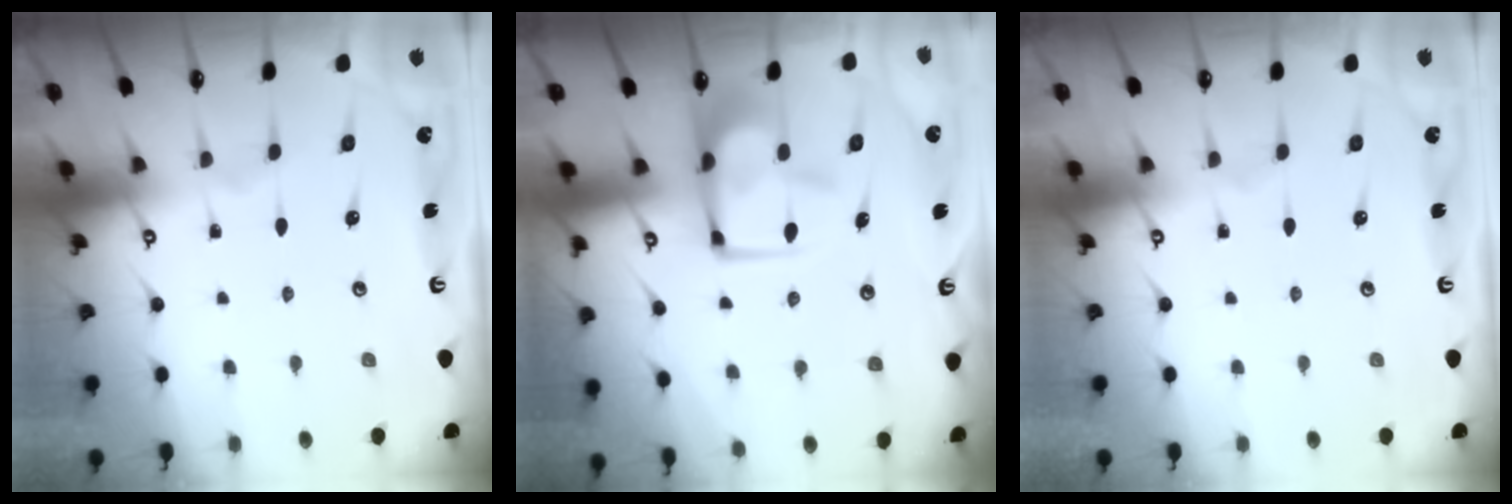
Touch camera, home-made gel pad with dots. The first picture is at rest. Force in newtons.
{"total": 9.7, "press": 9.6, "slide": 1.1}
{"total": 0.0}